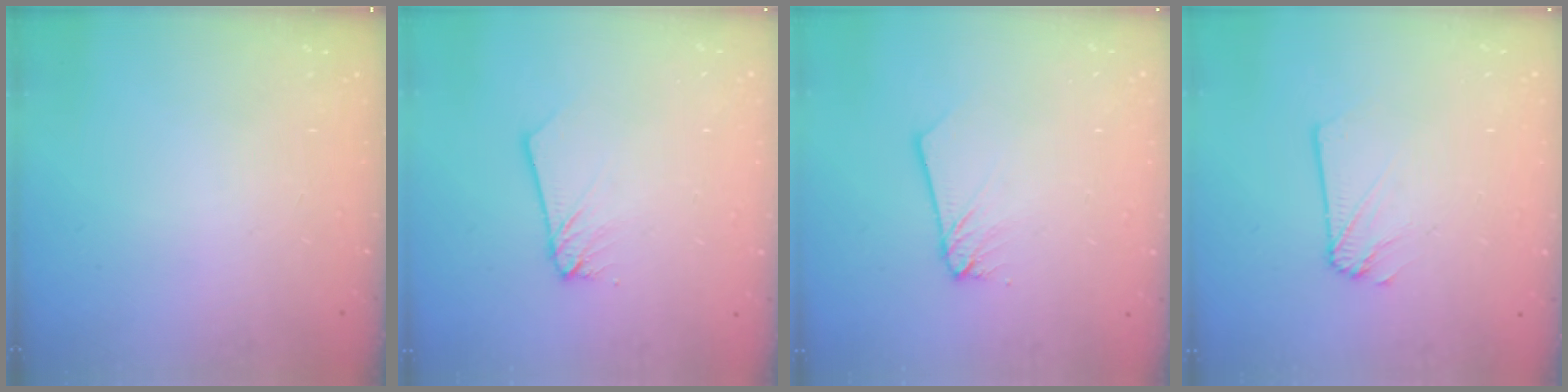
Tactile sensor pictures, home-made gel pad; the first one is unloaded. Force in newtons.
{"total": 2.7, "press": 2.7, "slide": 0.3}
{"total": 2.7, "press": 2.7, "slide": 0.3}
{"total": 2.3, "press": 2.3, "slide": 0.2}